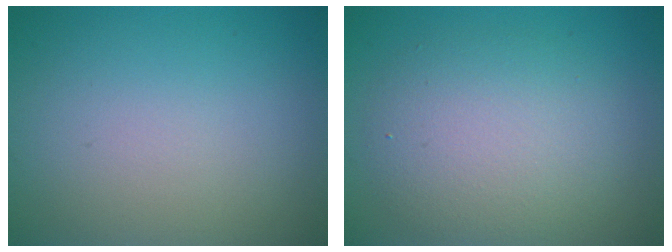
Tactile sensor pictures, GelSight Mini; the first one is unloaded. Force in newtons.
{"total": 5.2, "press": 5.2, "slide": 0.6}